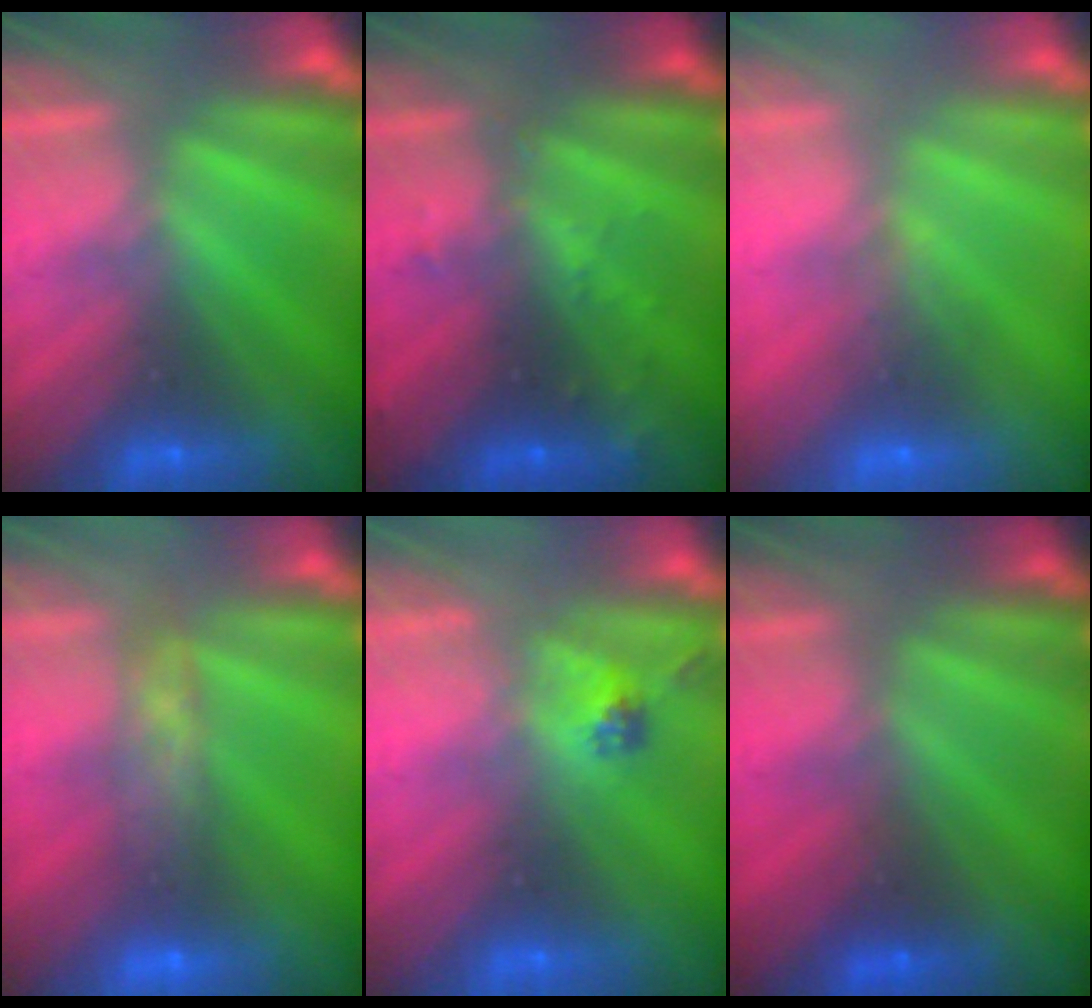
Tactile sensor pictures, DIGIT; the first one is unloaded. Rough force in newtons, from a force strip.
{"total": 3.0}
{"total": 4.7}
{"total": 8.9}
{"total": 2.3}
{"total": 1.6}